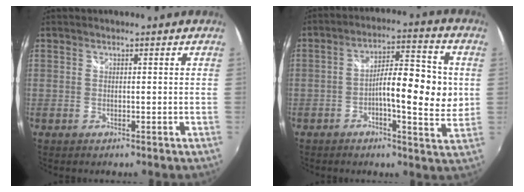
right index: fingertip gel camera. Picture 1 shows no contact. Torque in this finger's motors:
{"motor_torque": [1.76, 0.37, 0.30, 0.09]}